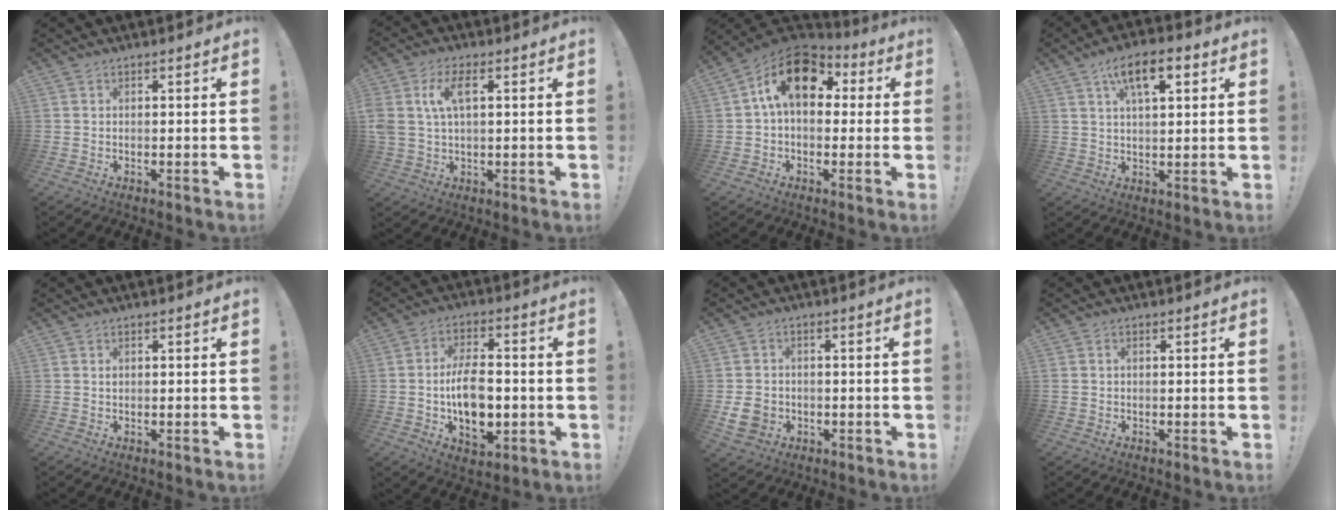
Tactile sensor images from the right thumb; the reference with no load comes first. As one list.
[{"total": 8.4, "force": [2.4, 4.4, 6.7], "torque": [-0.140, 0.006, 0.044]}, {"total": 15.7, "force": [4.4, 9.9, 11.4], "torque": [-0.187, 0.006, 0.078]}, {"total": 10.1, "force": [4.5, 4.2, 8.0], "torque": [-0.122, -0.005, 0.075]}, {"total": 0.6, "force": [0.1, 0.6, 0.2], "torque": [-0.008, 0.004, 0.003]}, {"total": 14.4, "force": [-2.2, 8.6, 11.3], "torque": [-0.192, 0.002, -0.039]}, {"total": 7.2, "force": [-1.4, 6.2, 3.5], "torque": [-0.060, 0.006, -0.023]}, {"total": 0.8, "force": [0.0, 0.7, 0.5], "torque": [-0.017, 0.006, 0.001]}]